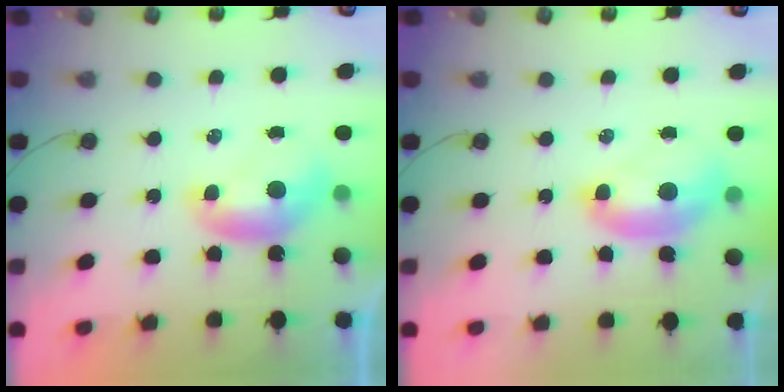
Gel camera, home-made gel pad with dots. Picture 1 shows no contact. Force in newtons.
{"total": 2.9, "press": 2.8, "slide": 0.6}